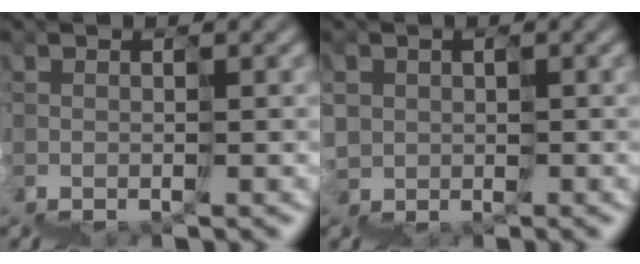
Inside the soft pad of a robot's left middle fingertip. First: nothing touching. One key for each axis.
{"total": 2.9, "fx": 1.4, "fy": 1.3, "fz": -2.2, "tx": 0.034, "ty": 0.022, "tz": 0.021}